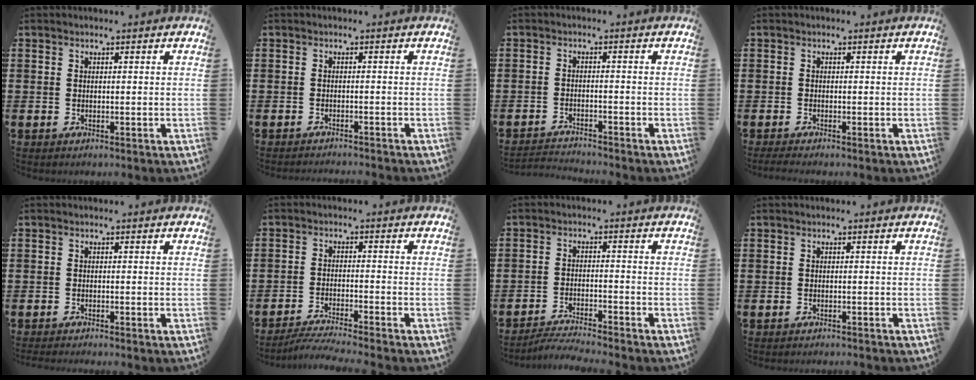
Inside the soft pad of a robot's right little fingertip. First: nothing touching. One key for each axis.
{"total": 0.9, "fx": -0.8, "fy": -0.2, "fz": 0.0, "tx": 0.000, "ty": 0.001, "tz": -0.018}
{"total": 1.9, "fx": -1.9, "fy": -0.2, "fz": 0.0, "tx": -0.003, "ty": 0.002, "tz": -0.040}
{"total": 0.8, "fx": -0.5, "fy": 0.0, "fz": 0.6, "tx": -0.009, "ty": -0.002, "tz": -0.009}
{"total": 0.7, "fx": -0.7, "fy": -0.1, "fz": 0.1, "tx": -0.002, "ty": -0.002, "tz": -0.013}
{"total": 3.3, "fx": -3.1, "fy": -0.3, "fz": 1.2, "tx": -0.017, "ty": -0.003, "tz": -0.060}
{"total": 3.0, "fx": -3.0, "fy": -0.3, "fz": 0.5, "tx": -0.009, "ty": 0.001, "tz": -0.061}
{"total": 0.5, "fx": -0.5, "fy": -0.1, "fz": 0.0, "tx": 0.001, "ty": -0.001, "tz": -0.011}